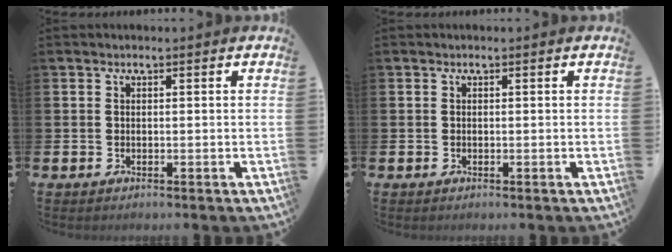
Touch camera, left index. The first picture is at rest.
{"total": 0.7, "force": [-0.7, 0.1, 0.0], "torque": [-0.002, 0.005, -0.013]}